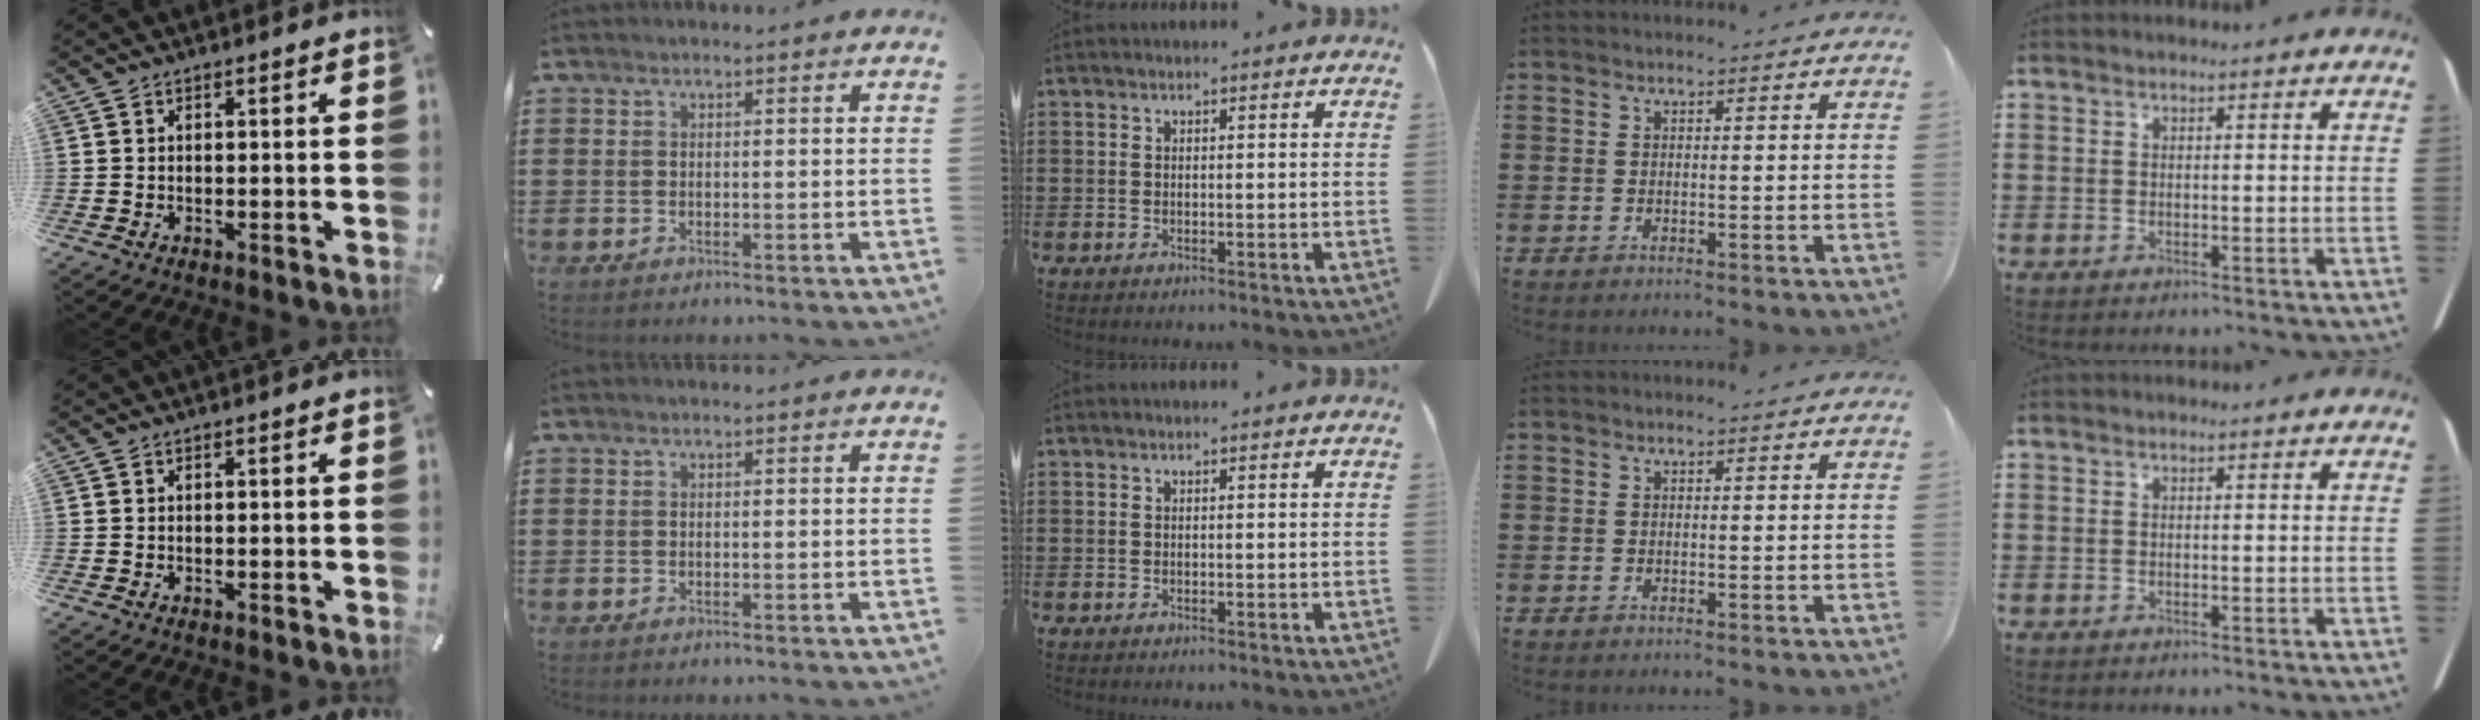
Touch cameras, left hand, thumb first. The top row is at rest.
{}